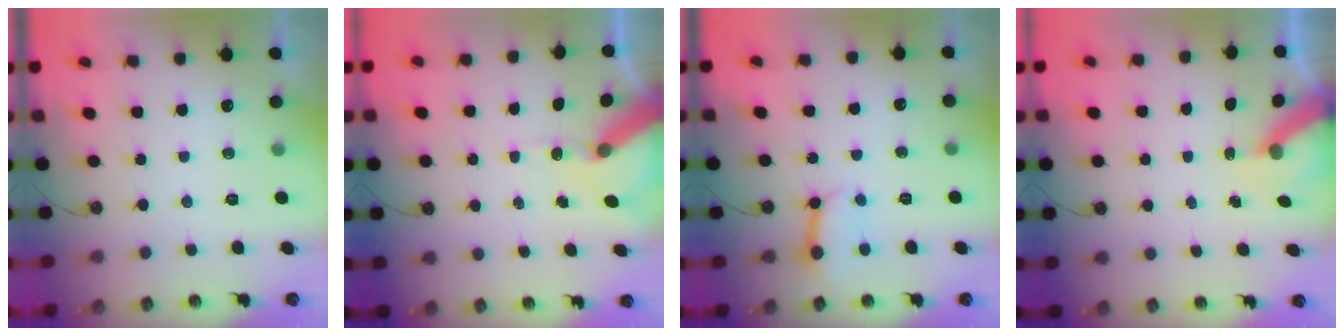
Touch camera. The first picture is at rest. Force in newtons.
{"total": 10.0, "press": 9.9, "slide": 1.5}
{"total": 6.9, "press": 6.8, "slide": 0.8}
{"total": 6.1, "press": 6.1, "slide": 0.7}